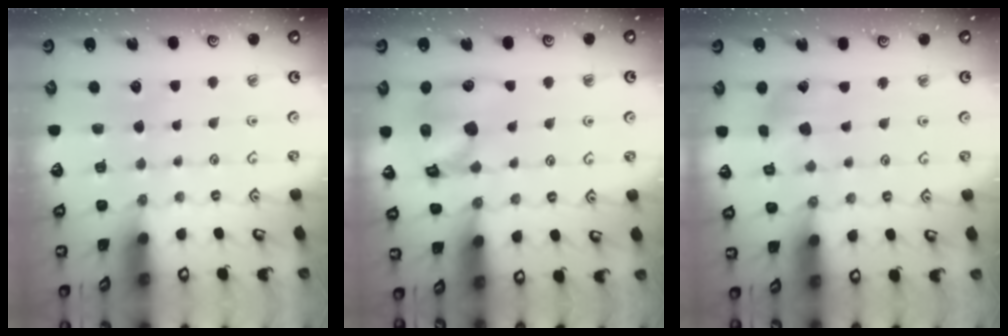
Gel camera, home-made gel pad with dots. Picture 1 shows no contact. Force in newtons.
{"total": 14.3, "press": 14.2, "slide": 1.9}
{"total": 6.2, "press": 6.2, "slide": 0.8}